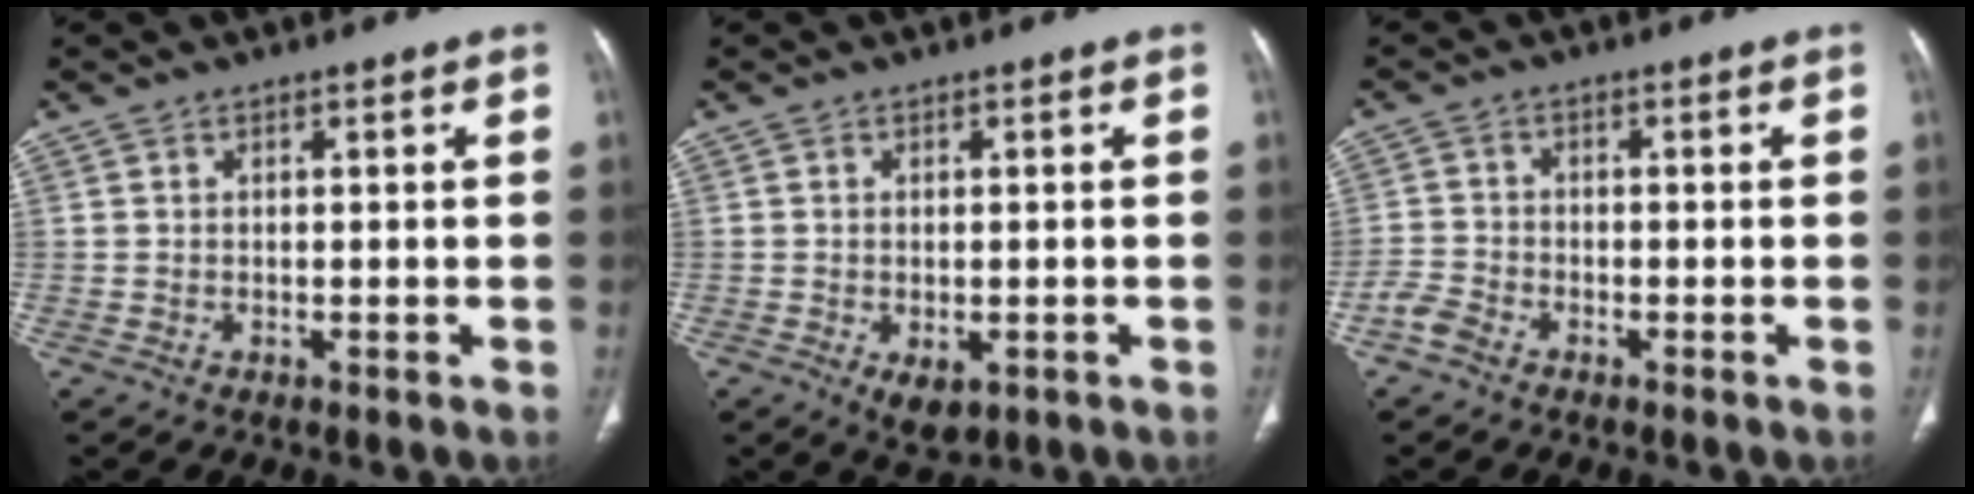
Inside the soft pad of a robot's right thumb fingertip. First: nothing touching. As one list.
[{"total": 4.2, "force": [-1.4, 2.4, 3.2], "torque": [-0.049, -0.004, -0.012]}, {"total": 3.1, "force": [-2.3, 1.7, 1.3], "torque": [-0.030, 0.009, -0.051]}]